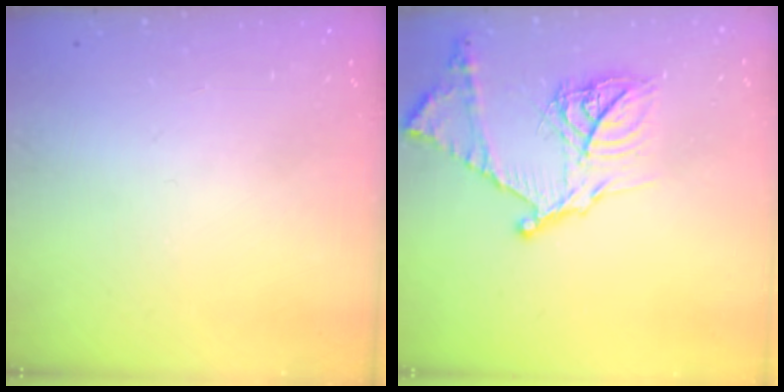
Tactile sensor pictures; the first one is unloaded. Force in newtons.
{"total": 19.1, "press": 19.0, "slide": 1.7}